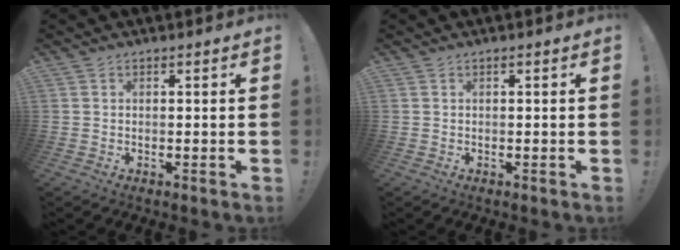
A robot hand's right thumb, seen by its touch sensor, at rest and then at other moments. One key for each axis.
{"total": 0.0}